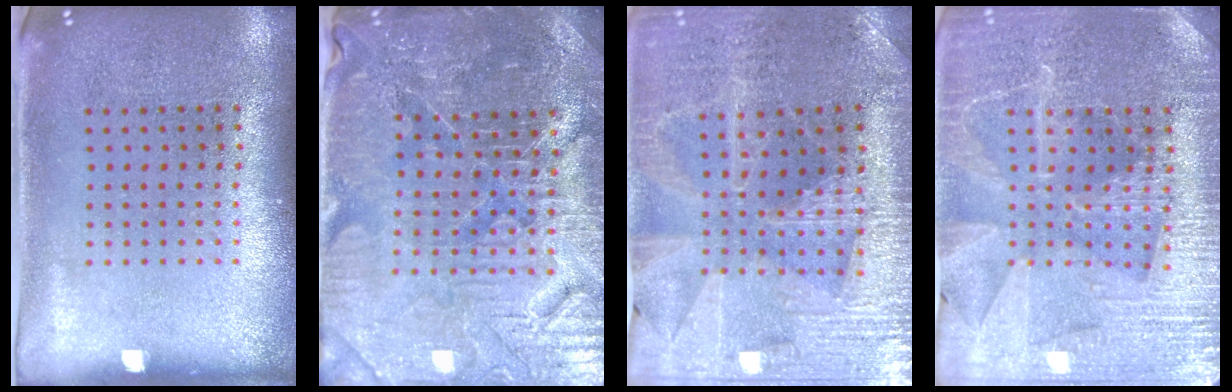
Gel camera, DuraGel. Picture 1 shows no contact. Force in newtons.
{"total": 5.0, "press": 4.7, "slide": 1.7}
{"total": 3.0, "press": 2.9, "slide": 0.5}
{"total": 3.8, "press": 3.7, "slide": 1.2}